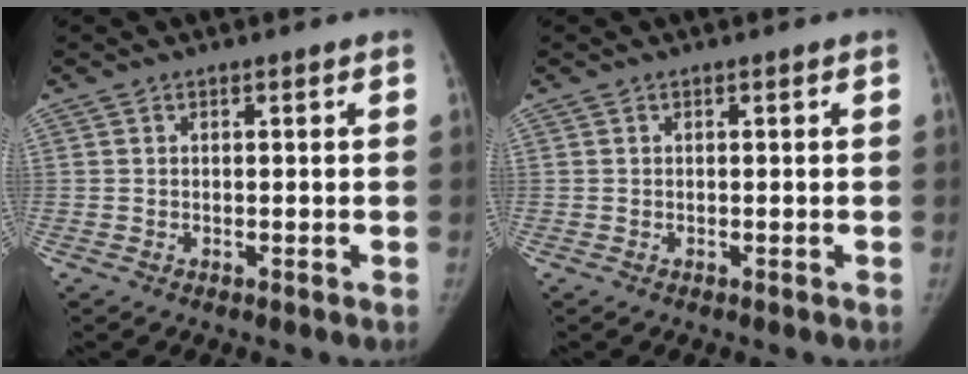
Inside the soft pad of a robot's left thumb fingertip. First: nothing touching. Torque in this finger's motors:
{"motor_torque": [0.02, 0.02, 0.06, -0.13, 0.01]}